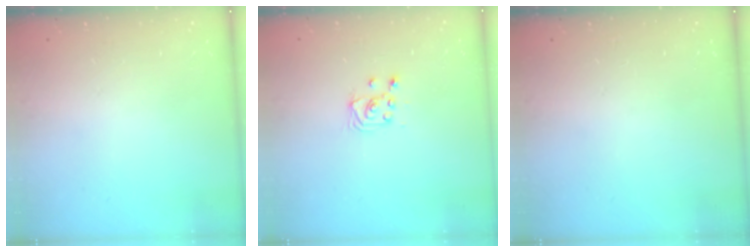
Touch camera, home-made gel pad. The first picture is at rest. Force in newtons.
{"total": 3.5, "press": 3.5, "slide": 0.4}
{"total": 0.0}